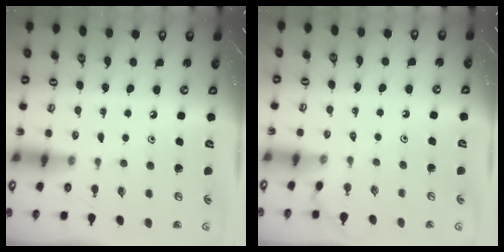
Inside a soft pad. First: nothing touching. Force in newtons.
{"total": 2.1, "press": 2.1, "slide": 0.3}